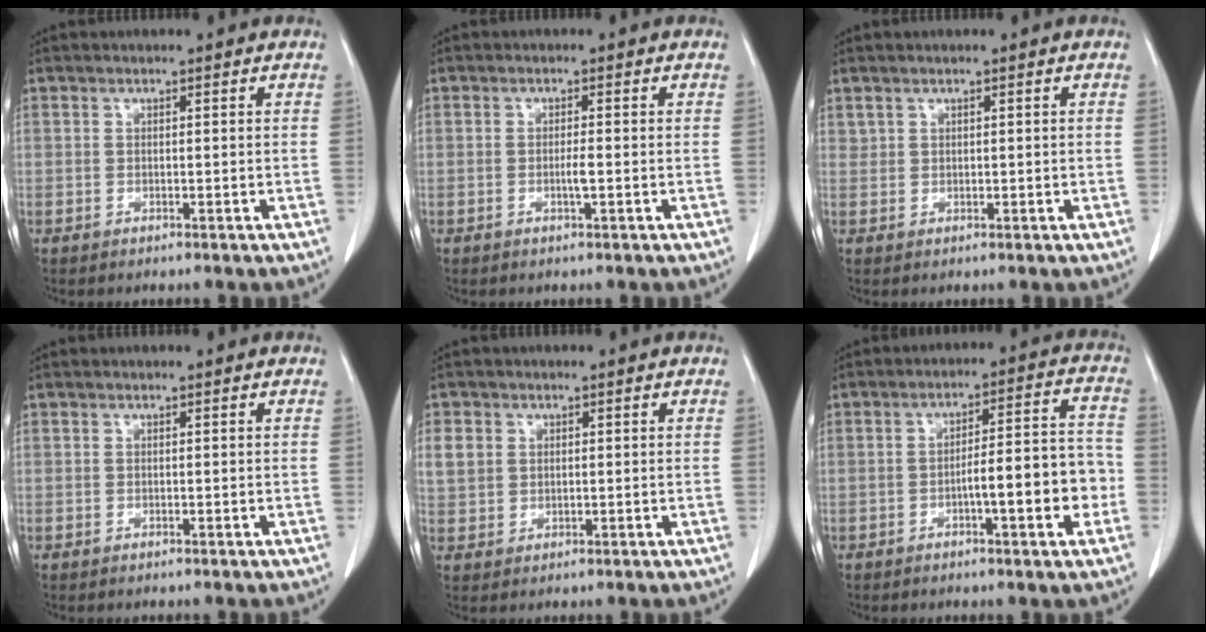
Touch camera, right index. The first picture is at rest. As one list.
[{"total": 1.5, "force": [-0.4, 0.0, 1.4], "torque": [-0.030, -0.001, -0.006]}, {"total": 0.9, "force": [0.7, 0.6, 0.1], "torque": [0.003, 0.004, 0.016]}, {"total": 0.0}, {"total": 5.1, "force": [1.6, 4.5, 2.0], "torque": [-0.052, 0.011, 0.039]}, {"total": 10.0, "force": [-2.9, 1.7, 9.4], "torque": [-0.136, 0.026, -0.038]}]